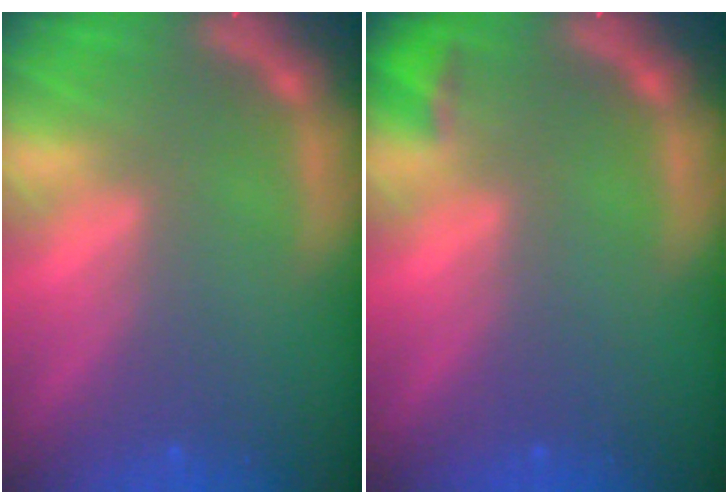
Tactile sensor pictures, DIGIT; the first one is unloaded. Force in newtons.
{"total": 1.4}